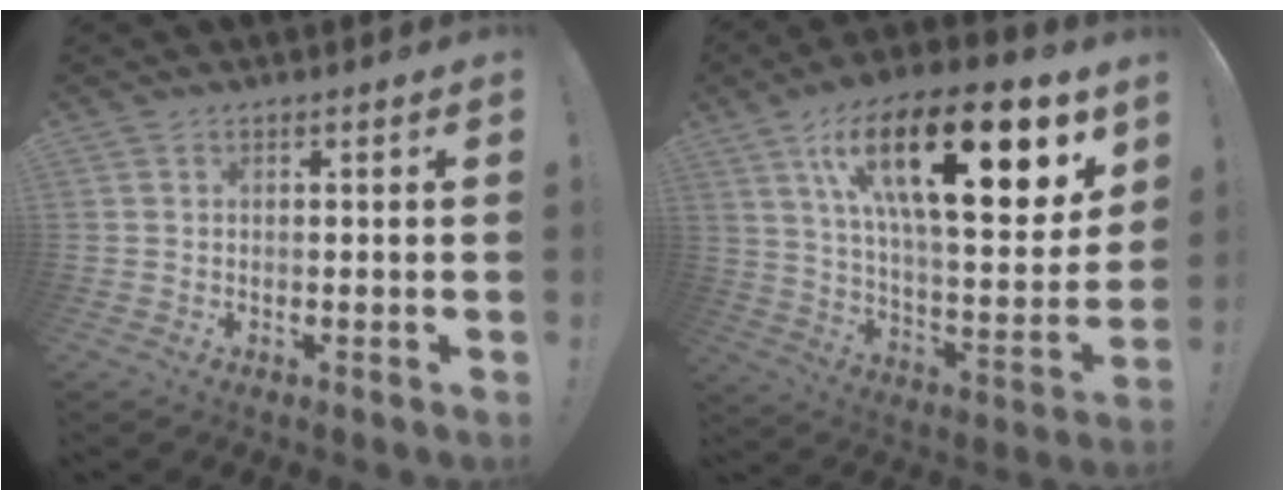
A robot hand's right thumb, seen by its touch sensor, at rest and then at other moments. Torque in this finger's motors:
{"motor_torque": [0.53, 4.48, 2.38, 0.39, 0.58]}